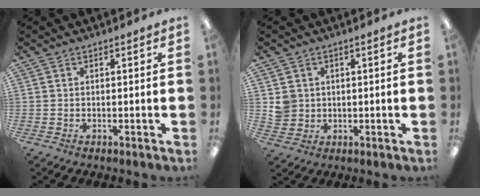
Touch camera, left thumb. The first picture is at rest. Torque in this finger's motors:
{"motor_torque": [0.05, 0.40, 0.26, -0.40, 0.00]}